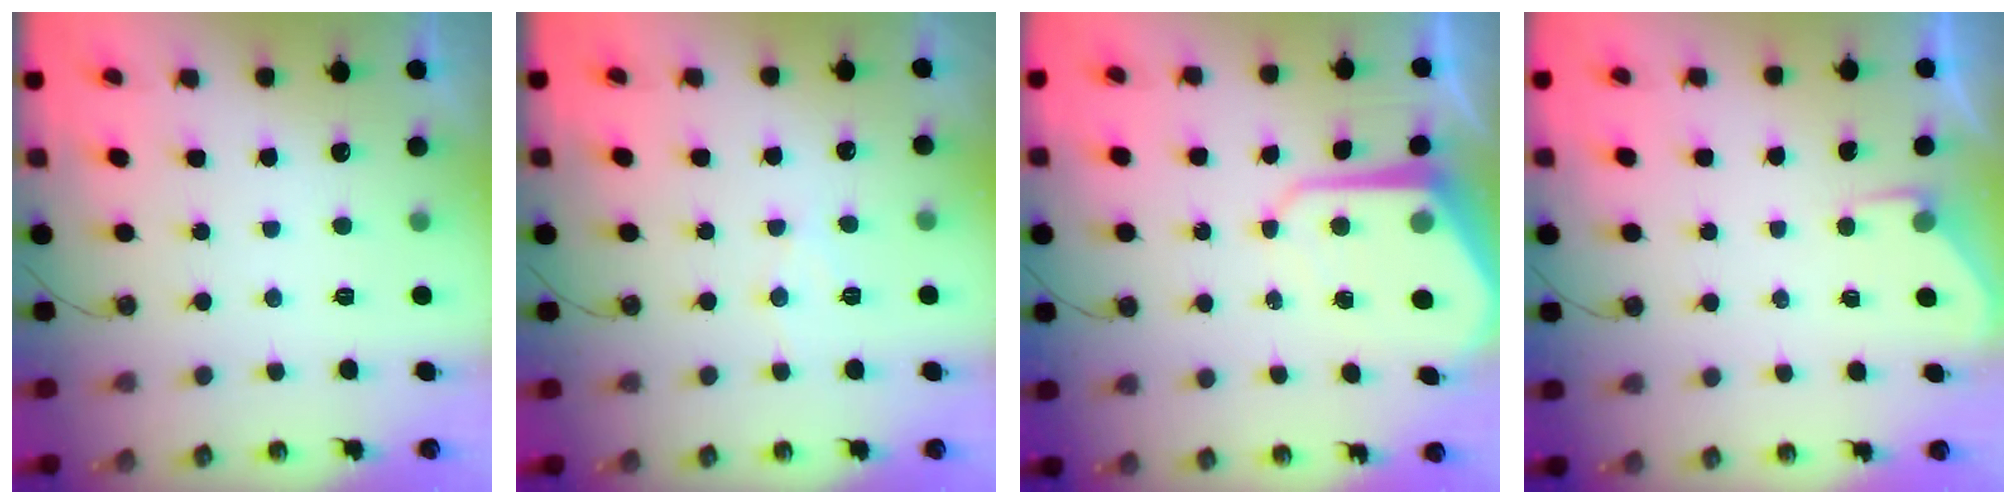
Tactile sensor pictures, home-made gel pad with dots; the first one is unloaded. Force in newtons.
{"total": 6.4, "press": 6.4, "slide": 0.1}
{"total": 9.0, "press": 9.0, "slide": 0.5}
{"total": 2.7, "press": 2.6, "slide": 0.5}